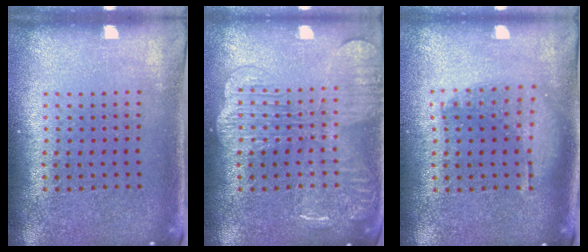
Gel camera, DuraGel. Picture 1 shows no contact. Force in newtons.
{"total": 3.9, "press": 3.9, "slide": 0.6}
{"total": 1.1, "press": 1.0, "slide": 0.4}